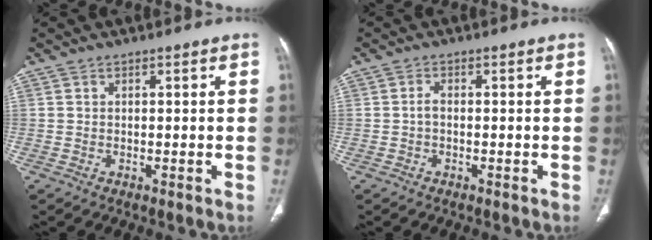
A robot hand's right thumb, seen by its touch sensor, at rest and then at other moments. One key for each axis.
{"total": 2.0, "fx": -0.8, "fy": 1.2, "fz": 1.3, "tx": -0.022, "ty": 0.008, "tz": -0.022}